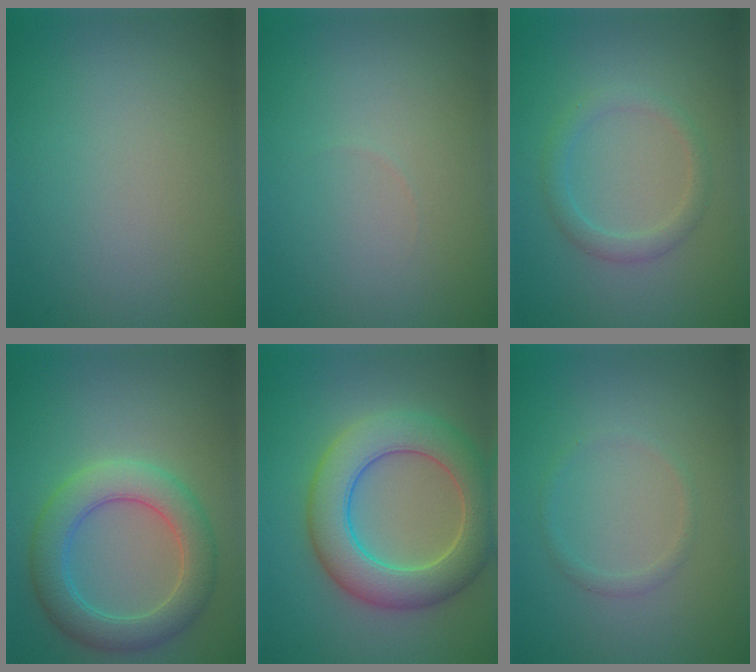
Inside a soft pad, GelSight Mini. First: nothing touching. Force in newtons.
{"total": 0.0}
{"total": 2.0, "press": 2.0, "slide": 0.1}
{"total": 5.4, "press": 5.3, "slide": 0.3}
{"total": 7.6, "press": 7.6, "slide": 0.4}
{"total": 1.0, "press": 1.0, "slide": 0.0}